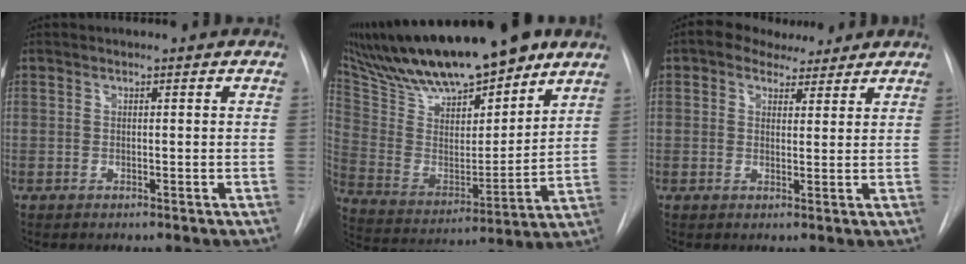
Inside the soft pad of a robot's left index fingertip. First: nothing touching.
{"total": 23.6, "force": [19.0, 5.1, 12.9], "torque": [-0.224, 0.006, 0.321]}
{"total": 5.9, "force": [4.5, 3.1, 2.2], "torque": [-0.034, 0.022, 0.070]}